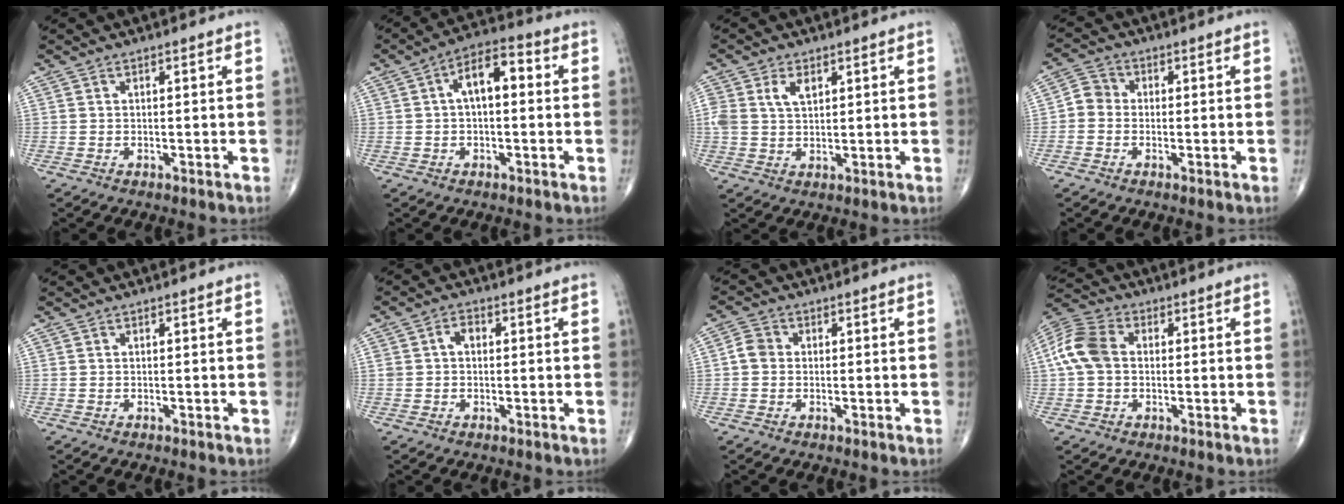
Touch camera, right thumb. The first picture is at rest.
{"total": 9.9, "force": [1.2, 5.0, 8.5], "torque": [-0.126, 0.035, 0.008]}
{"total": 5.1, "force": [2.0, 3.2, 3.6], "torque": [-0.068, 0.002, 0.042]}
{"total": 3.6, "force": [-0.7, 3.2, 1.5], "torque": [-0.012, 0.009, -0.028]}
{"total": 0.0}
{"total": 2.7, "force": [0.2, 2.0, 1.7], "torque": [-0.023, 0.013, 0.002]}
{"total": 3.0, "force": [-0.1, 2.6, 1.5], "torque": [-0.020, 0.008, -0.009]}
{"total": 9.4, "force": [0.5, 6.7, 6.5], "torque": [-0.138, 0.026, 0.002]}